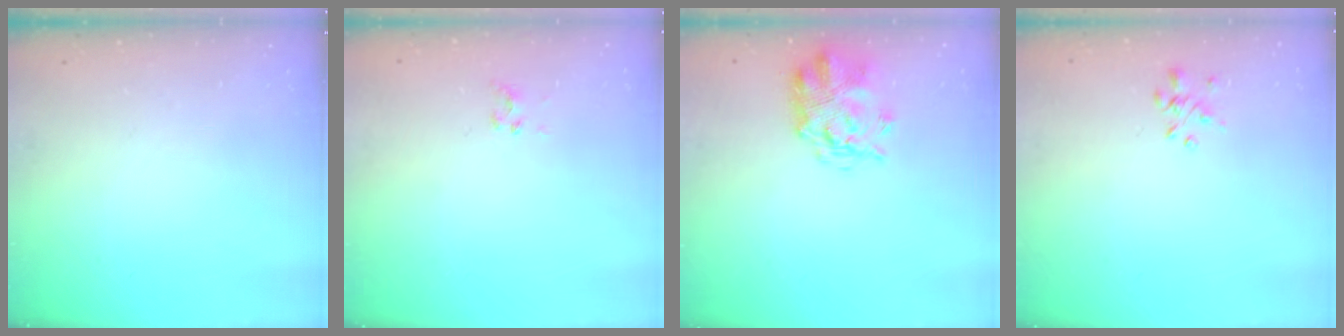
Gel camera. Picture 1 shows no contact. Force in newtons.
{"total": 2.3, "press": 2.1, "slide": 1.0}
{"total": 3.6, "press": 3.2, "slide": 1.5}
{"total": 1.9, "press": 1.8, "slide": 0.6}